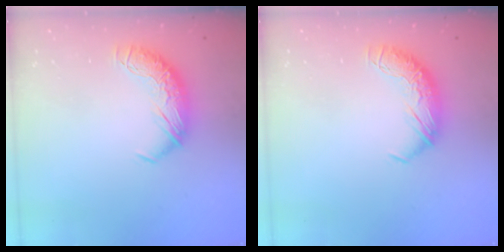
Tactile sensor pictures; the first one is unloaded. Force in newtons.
{"total": 0.0}